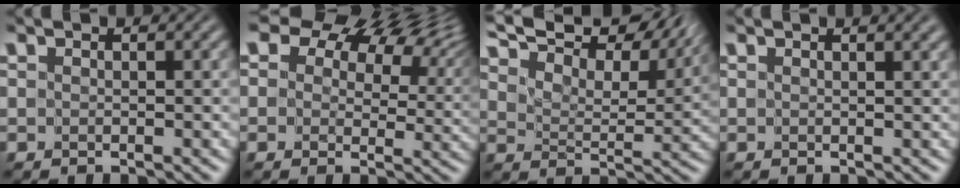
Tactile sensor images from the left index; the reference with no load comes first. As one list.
[{"total": 13.5, "force": [7.2, 8.5, 7.7], "torque": [-0.123, 0.046, 0.120]}, {"total": 11.3, "force": [9.7, 3.1, 4.9], "torque": [-0.118, 0.017, 0.151]}, {"total": 4.1, "force": [2.6, 1.8, 2.7], "torque": [-0.015, 0.035, 0.015]}]